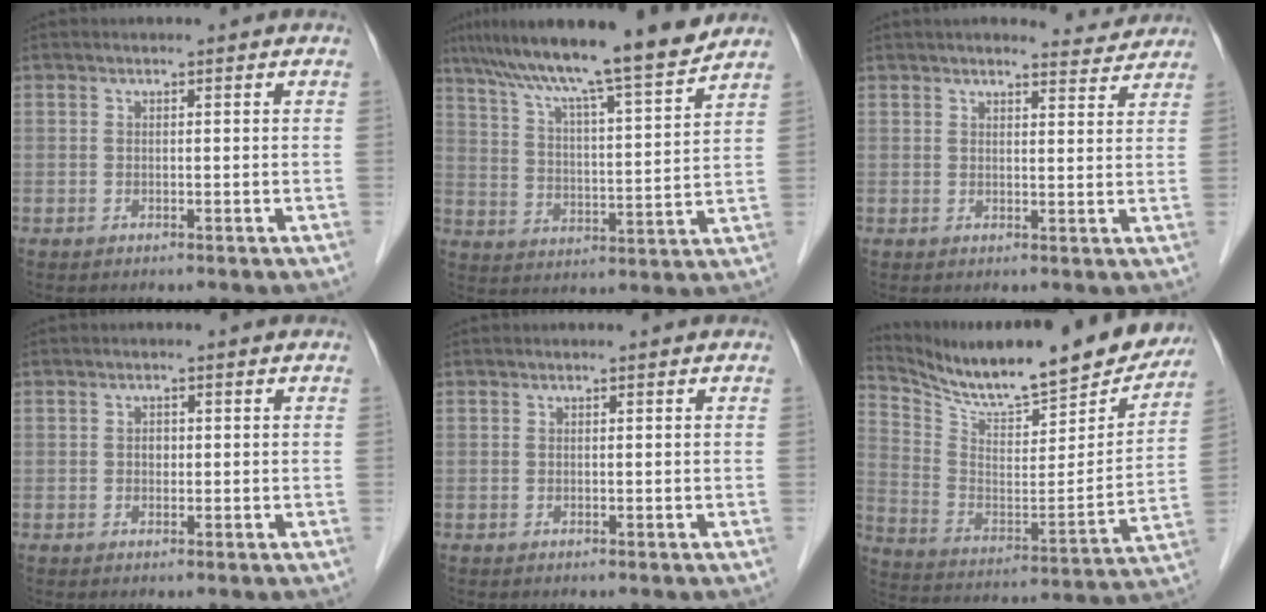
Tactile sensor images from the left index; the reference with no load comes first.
{"total": 16.3, "force": [13.8, -0.2, 8.7], "torque": [-0.141, 0.011, 0.216]}
{"total": 5.2, "force": [5.1, 0.8, 0.9], "torque": [-0.012, 0.007, 0.054]}
{"total": 1.0, "force": [0.0, 0.8, 0.6], "torque": [-0.009, 0.003, -0.001]}
{"total": 0.0}
{"total": 25.2, "force": [22.1, 4.4, 11.2], "torque": [-0.187, -0.043, 0.324]}